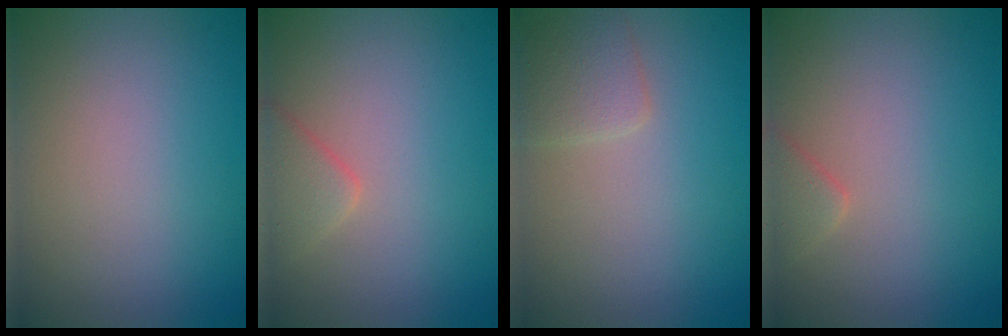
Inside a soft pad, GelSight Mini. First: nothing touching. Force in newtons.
{"total": 2.0, "press": 2.0, "slide": 0.1}
{"total": 1.9, "press": 1.9, "slide": 0.1}
{"total": 1.6, "press": 1.6, "slide": 0.1}